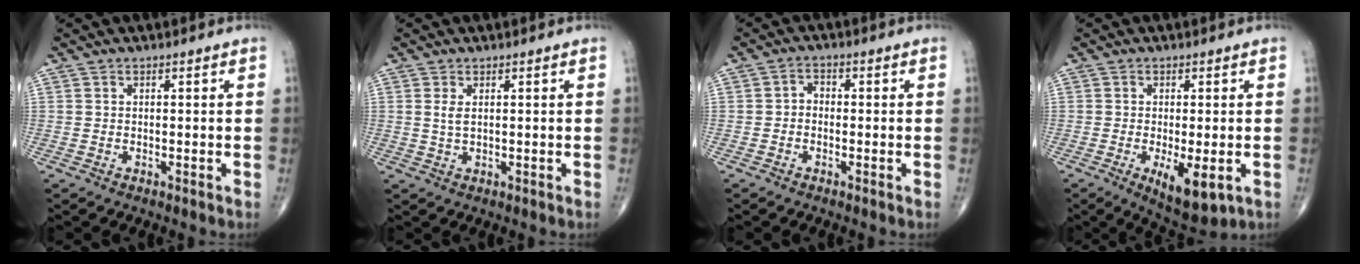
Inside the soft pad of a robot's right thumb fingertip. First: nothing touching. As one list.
[{"total": 1.8, "force": [0.5, 0.8, 1.5], "torque": [-0.035, 0.000, 0.016]}, {"total": 2.1, "force": [-0.5, 1.6, 1.2], "torque": [-0.005, 0.011, -0.019]}, {"total": 8.4, "force": [-2.5, 3.1, 7.4], "torque": [-0.113, -0.018, -0.032]}]